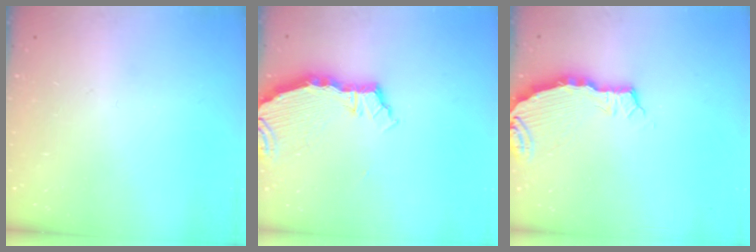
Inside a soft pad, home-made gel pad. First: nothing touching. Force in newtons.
{"total": 6.6, "press": 6.4, "slide": 1.8}
{"total": 5.5, "press": 5.4, "slide": 0.6}